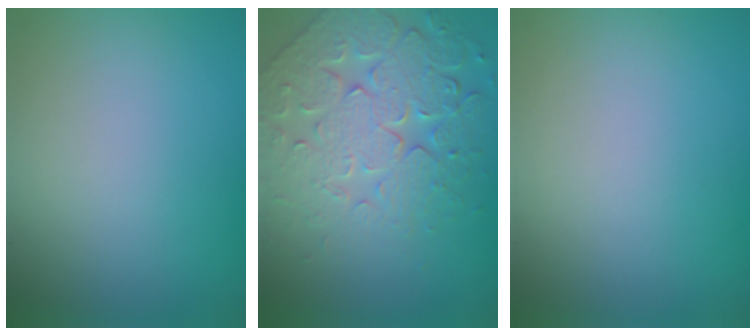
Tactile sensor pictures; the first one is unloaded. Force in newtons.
{"total": 7.2, "press": 5.8, "slide": 4.2}
{"total": 0.0}